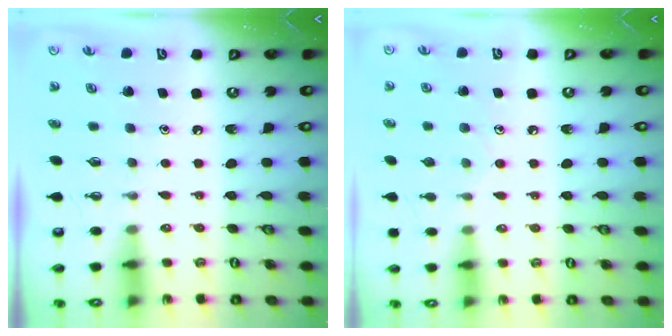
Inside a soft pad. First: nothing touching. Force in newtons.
{"total": 6.2, "press": 6.2, "slide": 0.7}